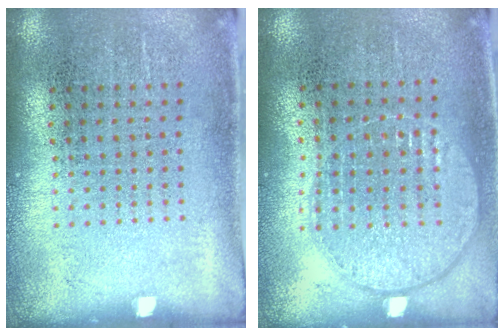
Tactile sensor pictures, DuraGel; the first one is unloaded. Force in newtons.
{"total": 0.9, "press": 0.9, "slide": 0.3}